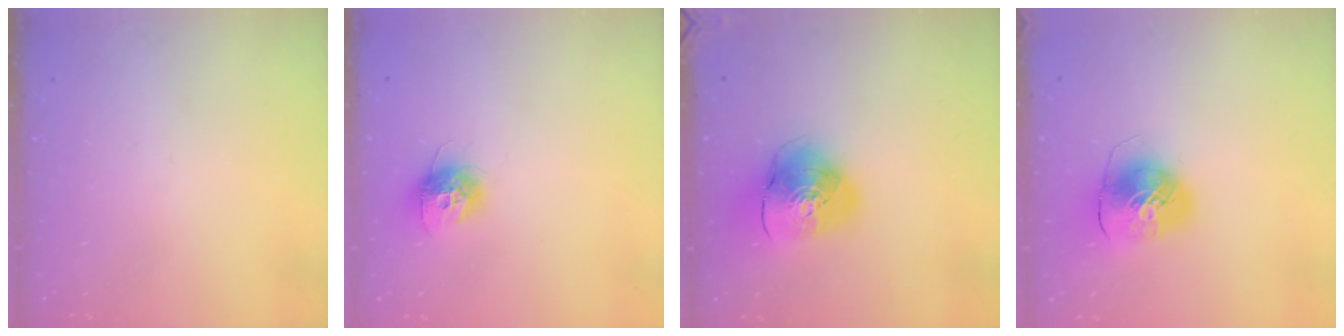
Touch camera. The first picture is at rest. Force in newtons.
{"total": 10.2, "press": 10.2, "slide": 0.4}
{"total": 14.4, "press": 14.2, "slide": 2.1}
{"total": 9.8, "press": 9.7, "slide": 1.5}